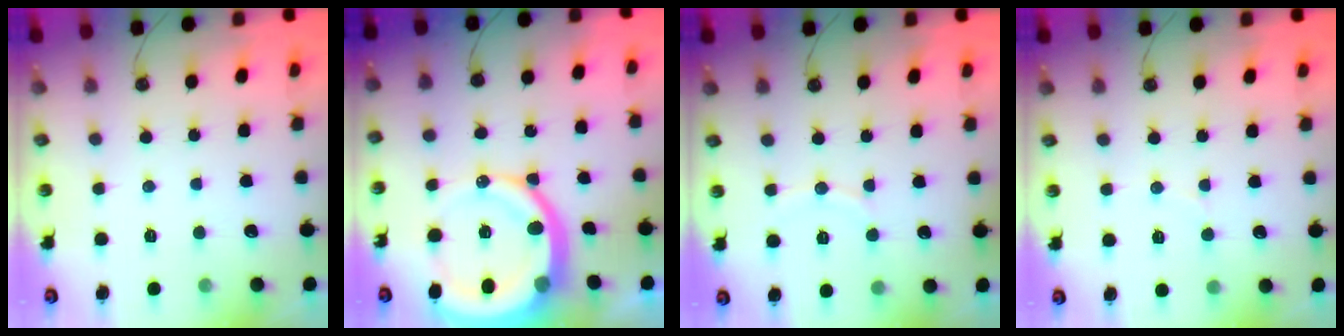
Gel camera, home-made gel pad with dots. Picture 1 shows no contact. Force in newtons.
{"total": 16.5, "press": 16.3, "slide": 2.1}
{"total": 6.8, "press": 6.8, "slide": 0.5}
{"total": 5.1, "press": 5.1, "slide": 0.5}